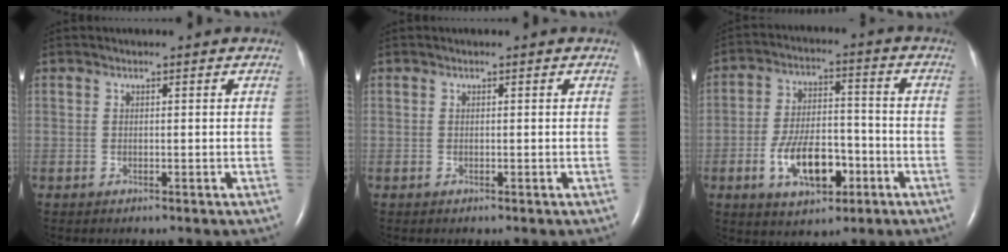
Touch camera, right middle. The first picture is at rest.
{"total": 0.0}
{"total": 10.7, "force": [-4.2, 5.0, 8.5], "torque": [-0.164, 0.009, -0.067]}